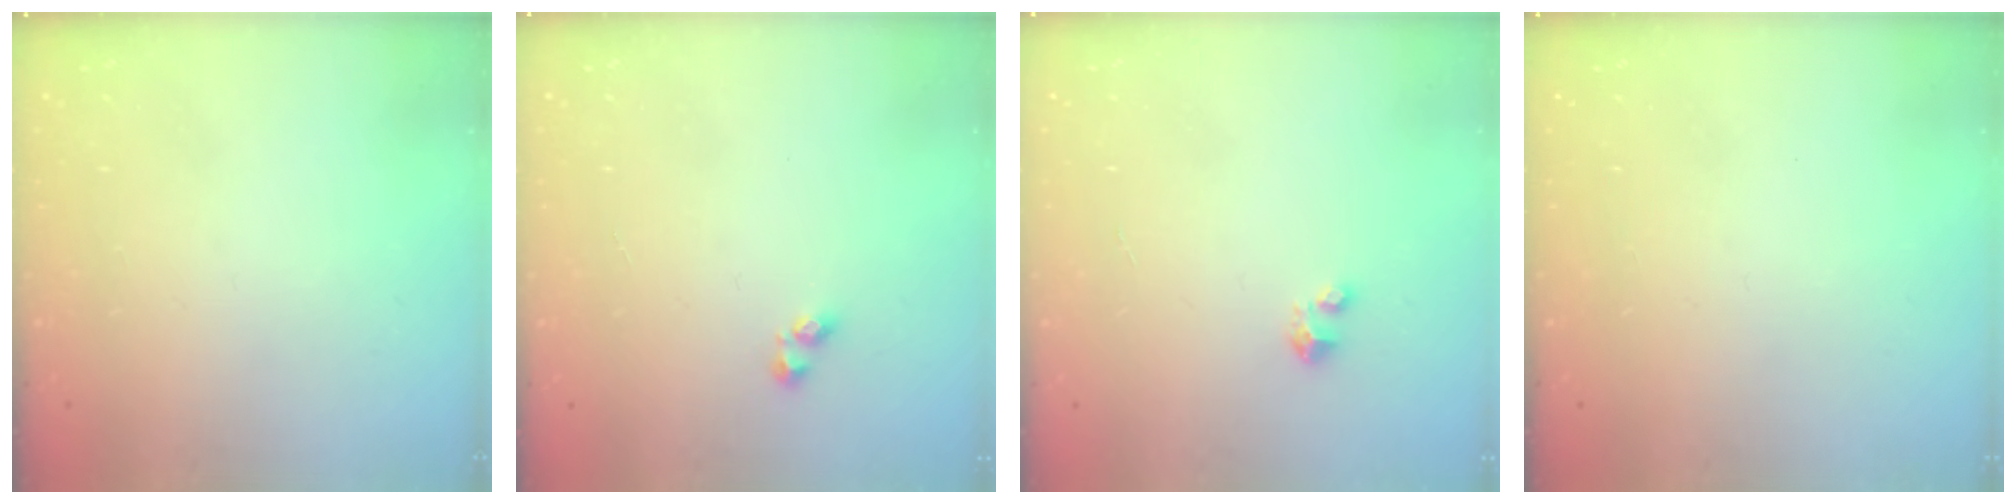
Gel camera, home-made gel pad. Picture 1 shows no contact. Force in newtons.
{"total": 2.9, "press": 2.6, "slide": 1.3}
{"total": 2.1, "press": 2.1, "slide": 0.1}
{"total": 0.0}